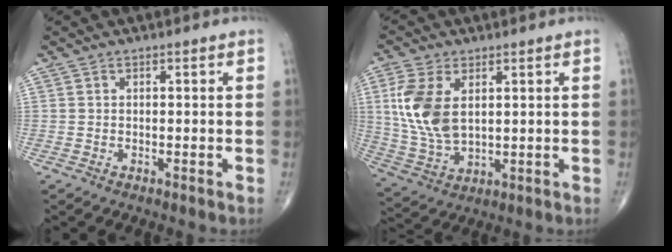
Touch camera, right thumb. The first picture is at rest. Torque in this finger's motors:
{"motor_torque": [-0.12, 0.55, 1.21, 0.48, 0.17]}